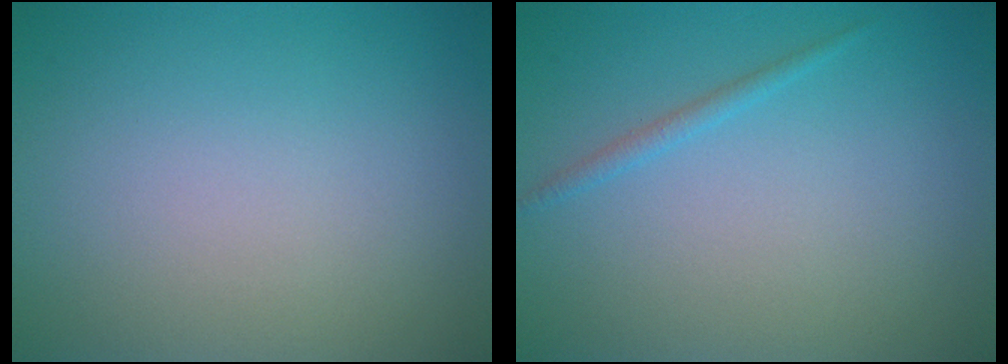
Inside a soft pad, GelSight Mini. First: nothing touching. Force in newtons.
{"total": 0.9, "press": 0.9, "slide": 0.1}